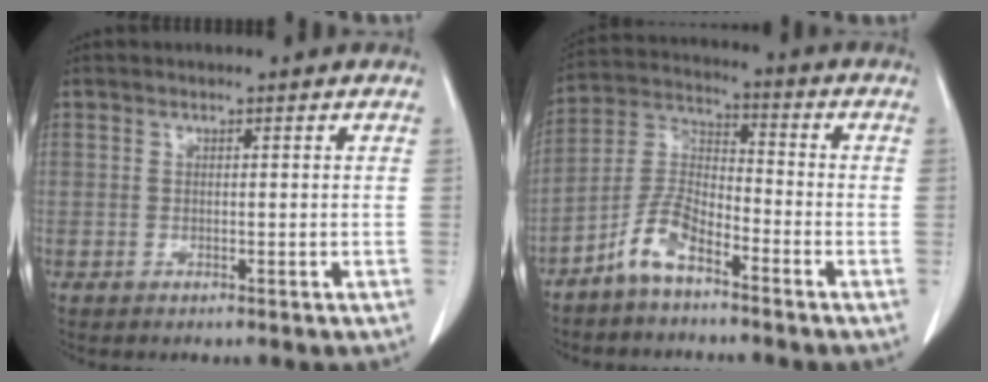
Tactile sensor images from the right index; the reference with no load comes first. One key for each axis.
{"total": 7.5, "fx": -5.1, "fy": 2.5, "fz": 4.8, "tx": -0.110, "ty": 0.006, "tz": -0.109}